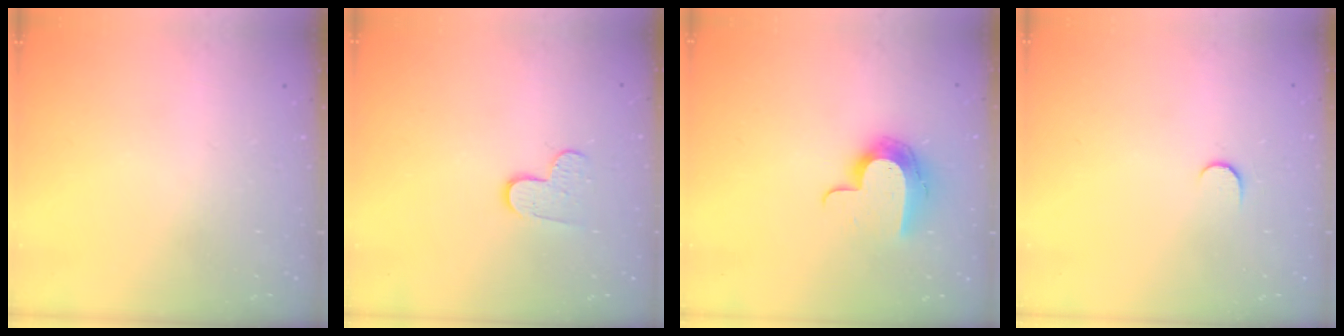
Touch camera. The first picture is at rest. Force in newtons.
{"total": 7.9, "press": 7.9, "slide": 0.5}
{"total": 12.1, "press": 12.1, "slide": 0.6}
{"total": 3.4, "press": 3.4, "slide": 0.4}